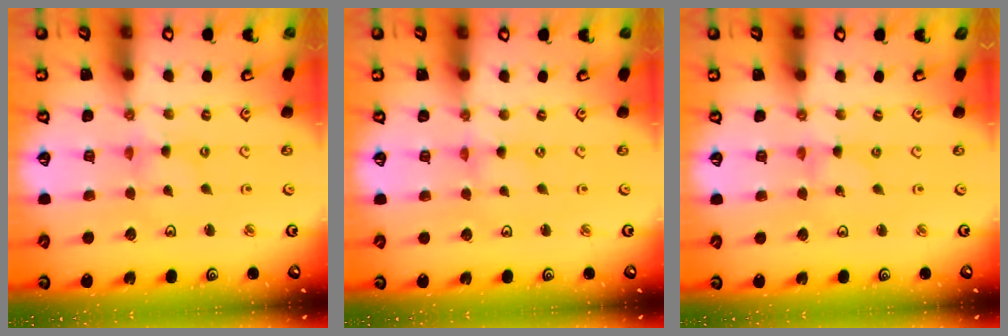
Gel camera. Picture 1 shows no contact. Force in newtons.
{"total": 0.0}
{"total": 0.0}